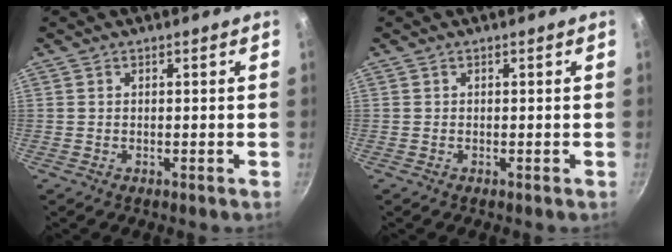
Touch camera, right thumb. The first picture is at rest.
{"total": 0.0}